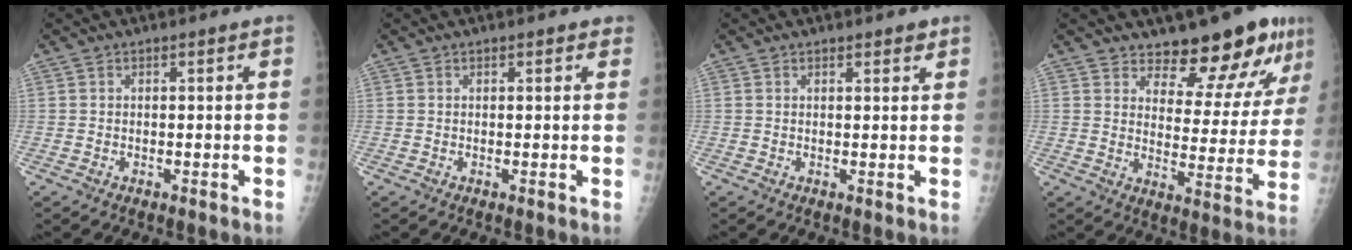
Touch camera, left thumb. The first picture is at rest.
{"total": 1.2, "force": [0.9, 0.6, 0.7], "torque": [-0.003, -0.002, 0.007]}
{"total": 1.7, "force": [1.3, 0.7, 0.9], "torque": [-0.003, -0.007, 0.015]}
{"total": 13.2, "force": [10.8, 4.5, 6.2], "torque": [-0.042, -0.092, 0.147]}